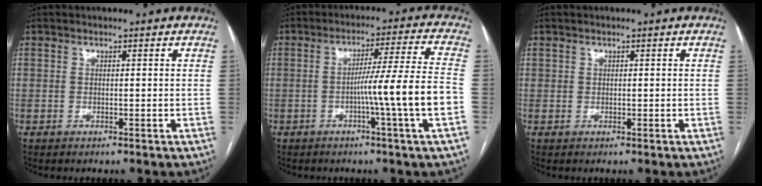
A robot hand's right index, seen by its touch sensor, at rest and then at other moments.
{"total": 10.9, "force": [-2.9, -2.0, 10.3], "torque": [-0.165, 0.003, -0.046]}
{"total": 0.6, "force": [0.3, 0.5, 0.0], "torque": [0.007, 0.001, 0.003]}